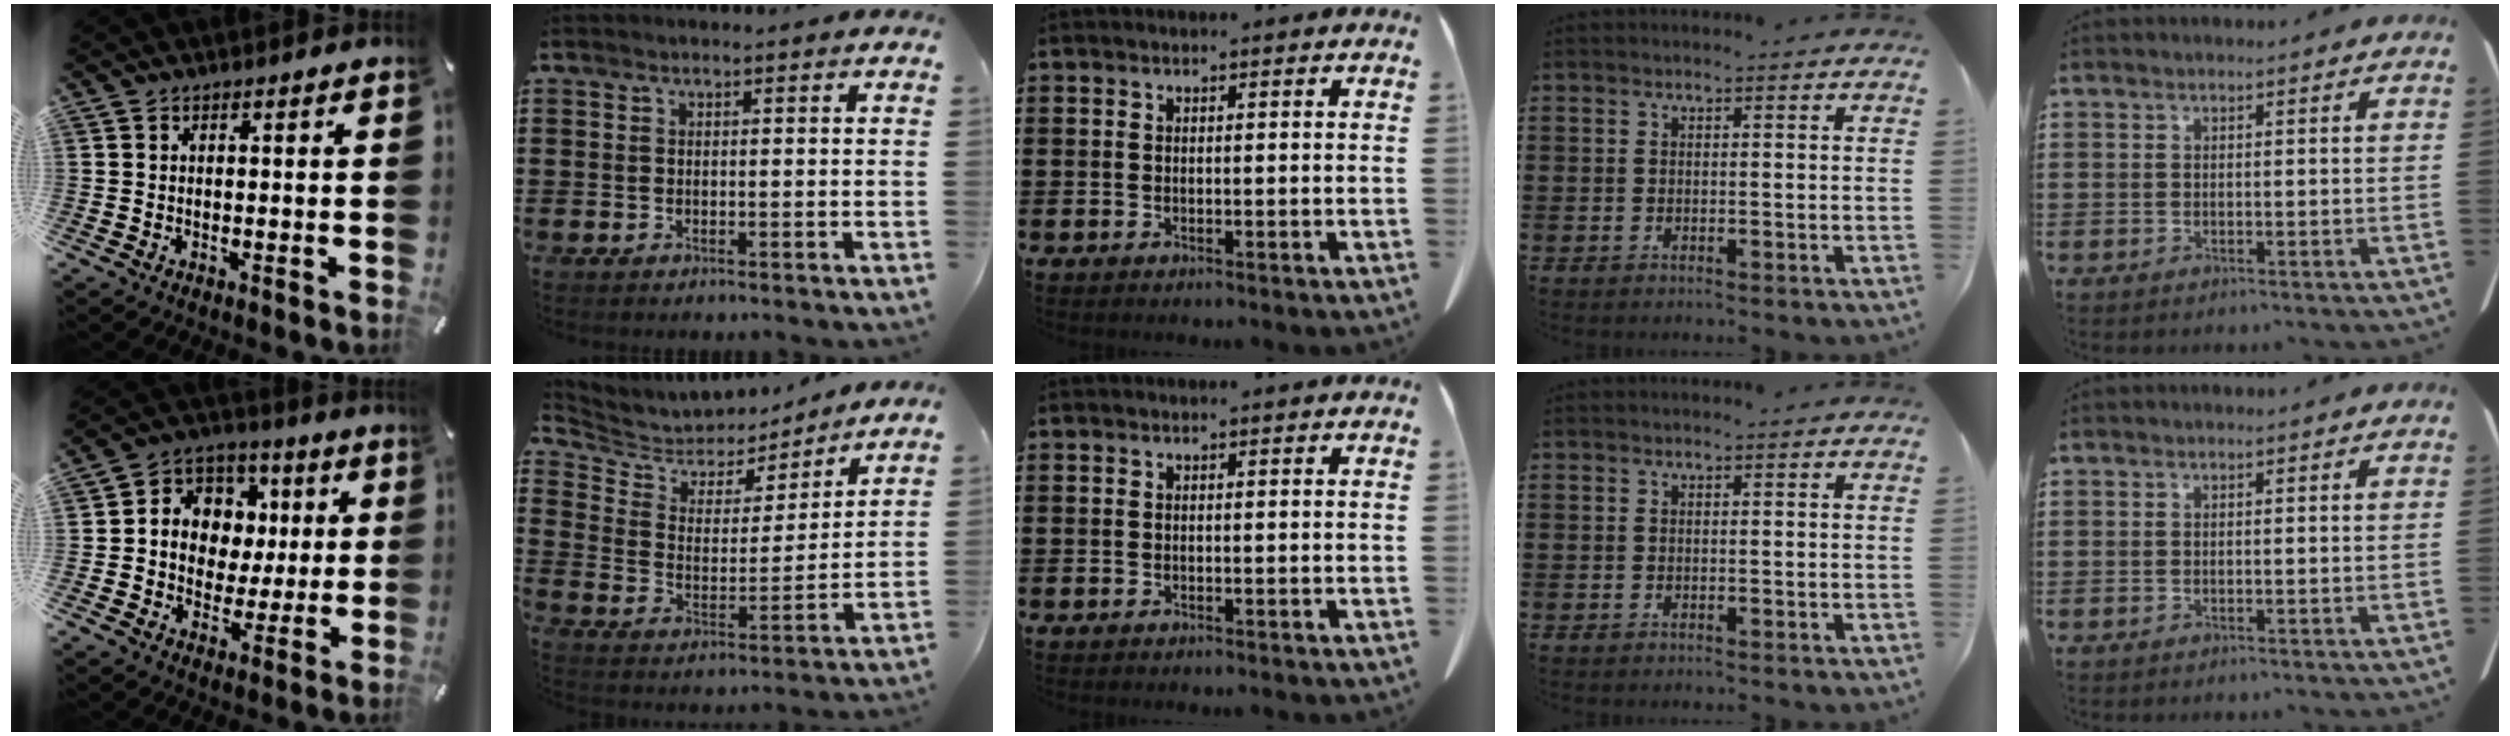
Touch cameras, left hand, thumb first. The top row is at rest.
{"thumb": {"total": 9.8, "force": [0.0, 9.5, 2.4], "torque": [-0.047, 0.006, 0.006]}, "index": {"total": 5.4, "force": [5.0, 1.9, 0.1], "torque": [-0.041, -0.040, 0.083]}}